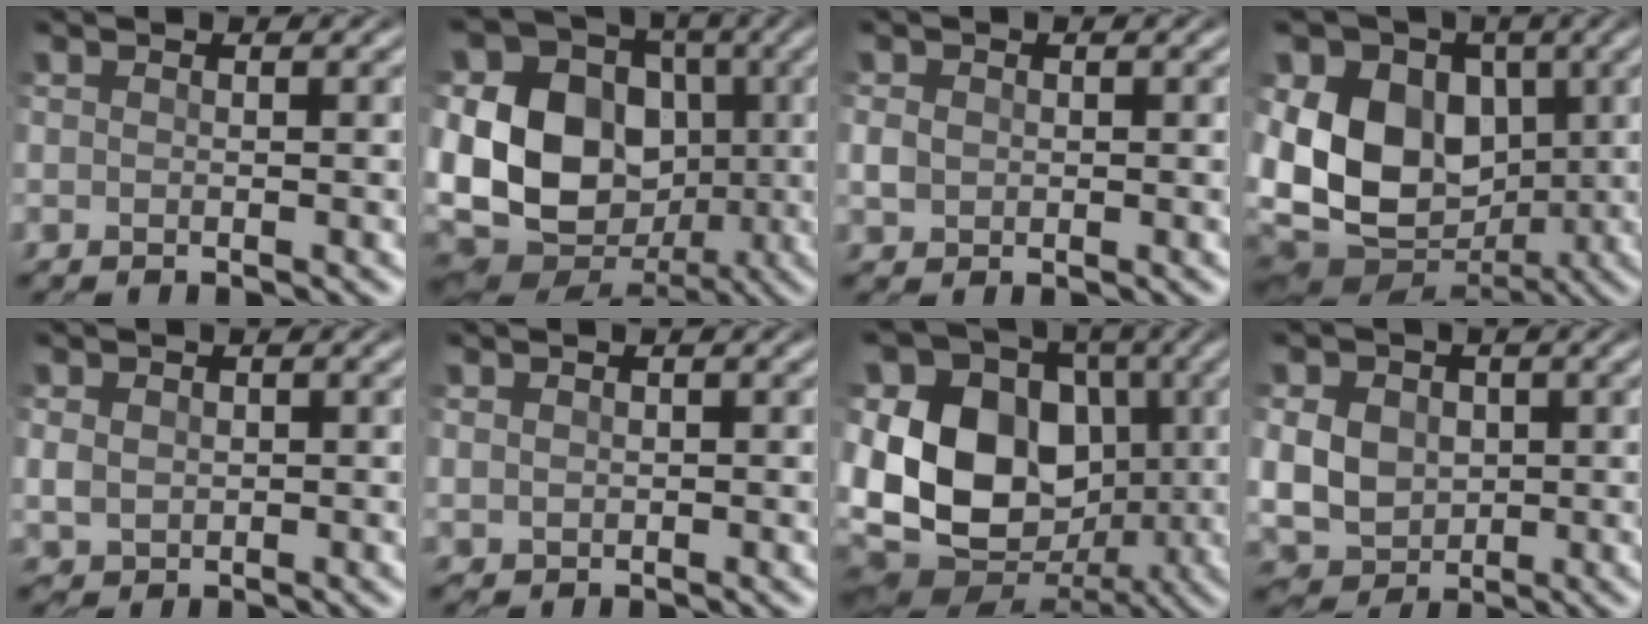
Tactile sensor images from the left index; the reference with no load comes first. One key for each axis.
{"total": 16.6, "fx": -0.7, "fy": 14.1, "fz": 8.8, "tx": -0.188, "ty": 0.013, "tz": -0.033}
{"total": 1.6, "fx": 0.1, "fy": 1.3, "fz": 0.8, "tx": -0.017, "ty": 0.000, "tz": -0.001}
{"total": 13.6, "fx": 0.9, "fy": 10.5, "fz": 8.6, "tx": -0.151, "ty": 0.005, "tz": 0.006}
{"total": 1.9, "fx": 0.3, "fy": 1.6, "fz": 0.9, "tx": -0.021, "ty": -0.004, "tz": 0.006}
{"total": 0.9, "fx": 0.3, "fy": 0.7, "fz": 0.3, "tx": -0.006, "ty": -0.003, "tz": 0.009}
{"total": 14.6, "fx": 0.1, "fy": 11.9, "fz": 8.4, "tx": -0.167, "ty": 0.002, "tz": -0.009}
{"total": 6.5, "fx": 0.7, "fy": 5.4, "fz": 3.5, "tx": -0.067, "ty": 0.012, "tz": 0.001}